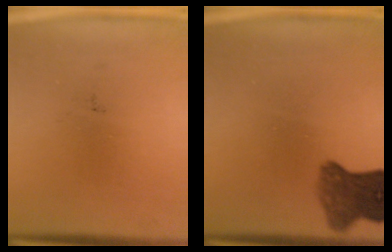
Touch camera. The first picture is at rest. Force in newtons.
{"total": 6.2}